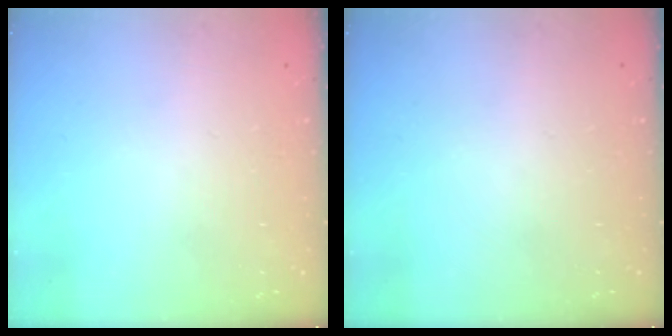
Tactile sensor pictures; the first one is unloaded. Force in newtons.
{"total": 0.0}